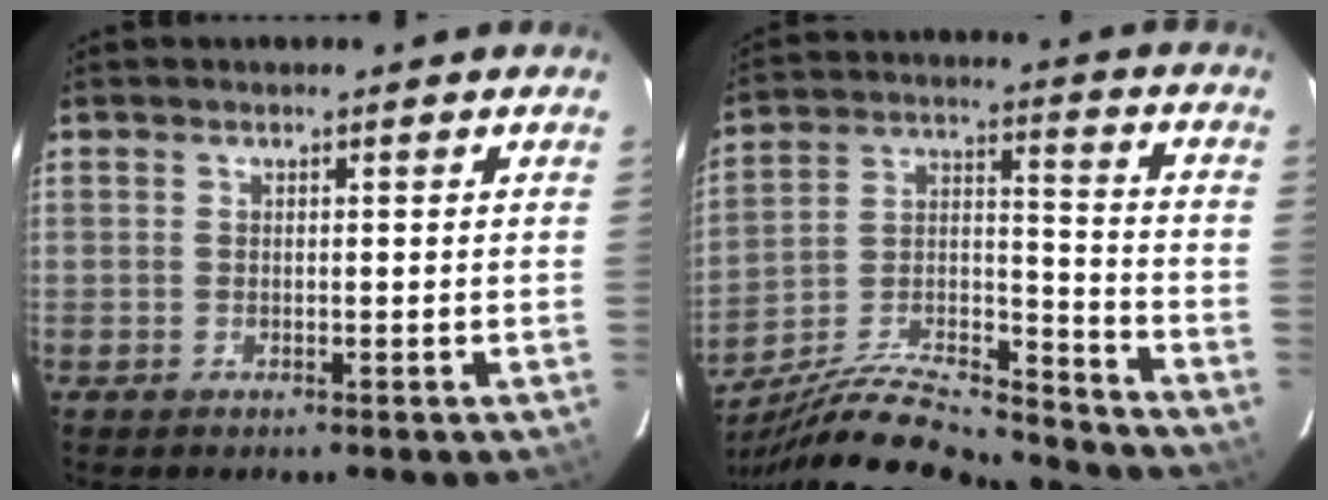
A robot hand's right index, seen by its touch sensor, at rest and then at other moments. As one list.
[{"total": 21.5, "force": [-18.5, 4.9, 9.8], "torque": [-0.178, 0.000, -0.300]}]